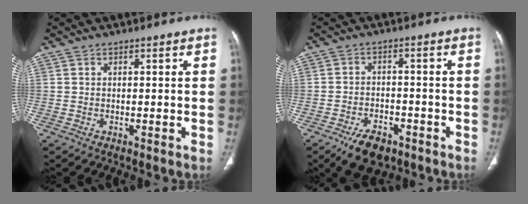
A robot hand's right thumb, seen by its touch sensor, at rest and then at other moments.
{"total": 7.8, "force": [-4.9, 4.3, 4.2], "torque": [-0.060, 0.020, -0.075]}